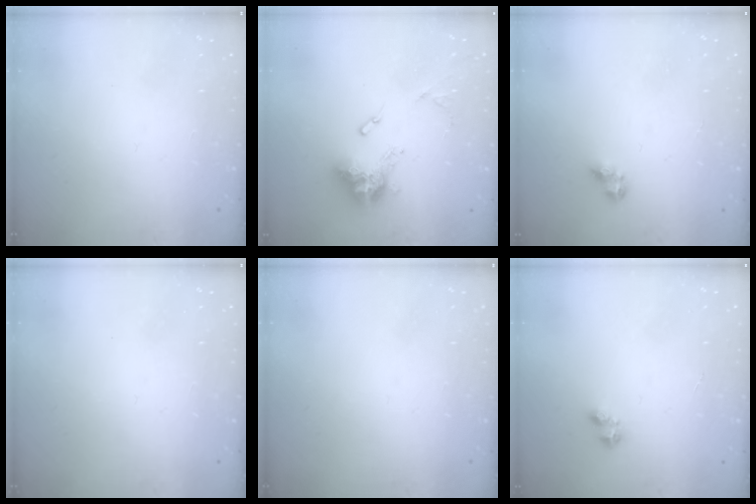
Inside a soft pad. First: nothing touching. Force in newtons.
{"total": 12.3, "press": 12.3, "slide": 1.2}
{"total": 5.5, "press": 5.5, "slide": 0.6}
{"total": 0.0}
{"total": 0.0}
{"total": 2.2, "press": 2.1, "slide": 0.6}